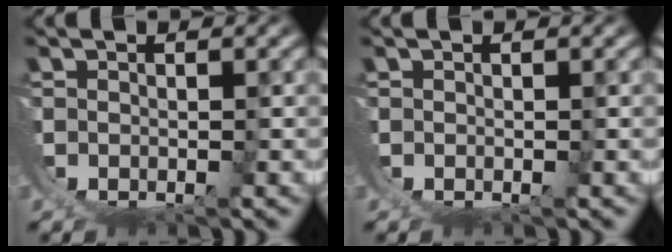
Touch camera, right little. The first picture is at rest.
{"total": 0.0}